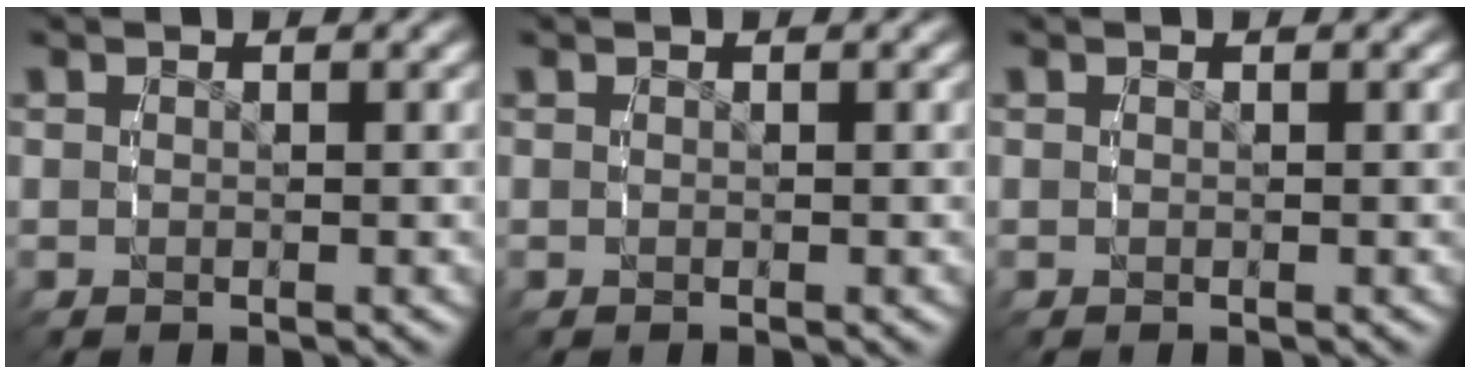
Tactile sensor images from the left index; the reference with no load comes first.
{"total": 0.0}
{"total": 0.0}